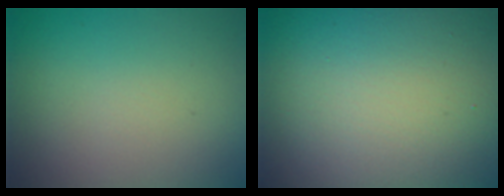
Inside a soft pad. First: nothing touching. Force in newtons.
{"total": 25.8, "press": 25.8, "slide": 1.0}